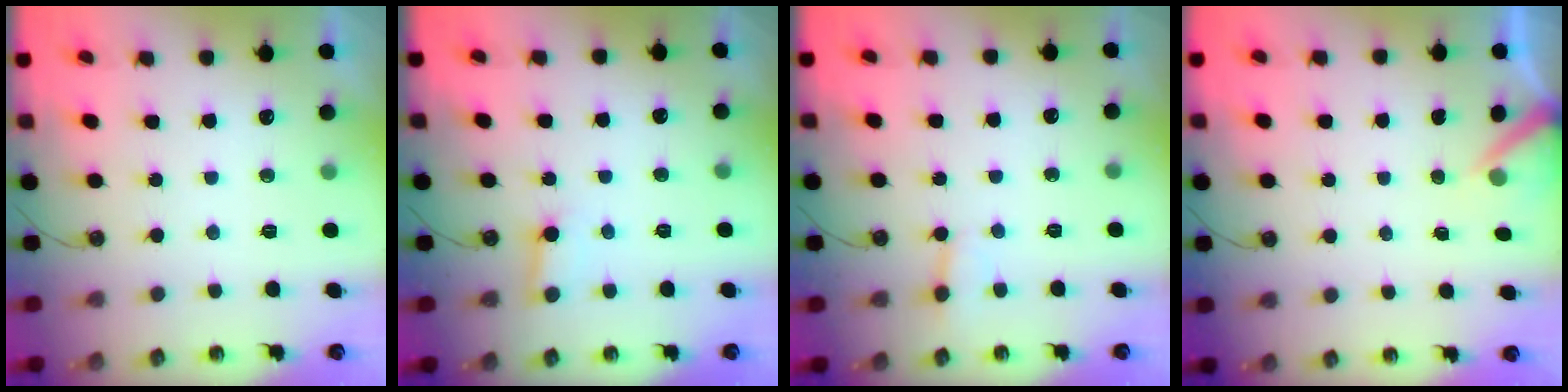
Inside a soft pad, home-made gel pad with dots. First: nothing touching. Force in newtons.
{"total": 3.5, "press": 3.5, "slide": 0.4}
{"total": 2.6, "press": 2.6, "slide": 0.2}
{"total": 3.2, "press": 3.2, "slide": 0.2}